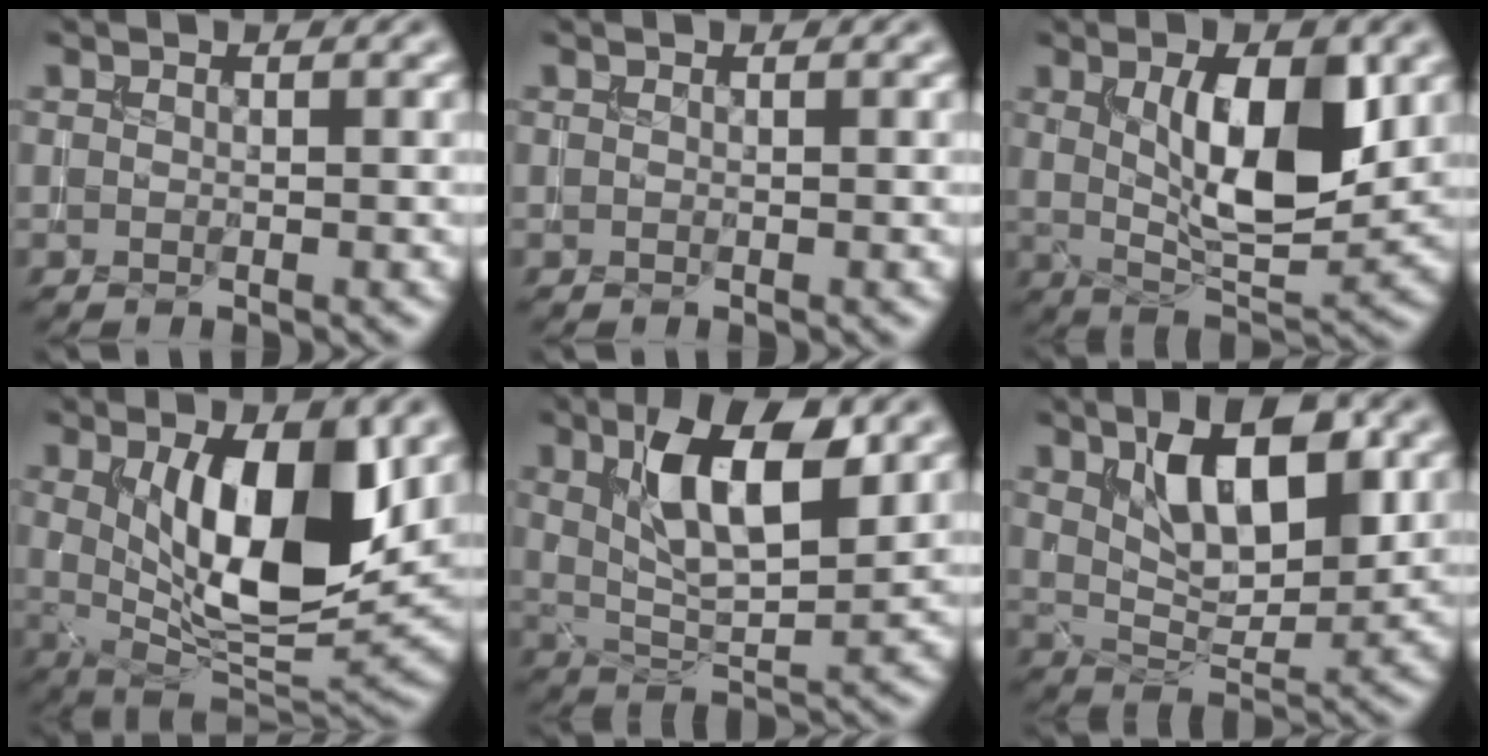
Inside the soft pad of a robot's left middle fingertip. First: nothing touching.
{"total": 0.0}
{"total": 8.9, "force": [1.8, 3.4, 8.0], "torque": [-0.131, -0.009, 0.037]}
{"total": 11.0, "force": [2.3, 4.4, 9.9], "torque": [-0.158, -0.015, 0.043]}
{"total": 8.6, "force": [3.1, 3.2, 7.3], "torque": [-0.129, 0.002, 0.055]}
{"total": 8.3, "force": [3.0, 3.6, 6.8], "torque": [-0.110, 0.002, 0.051]}